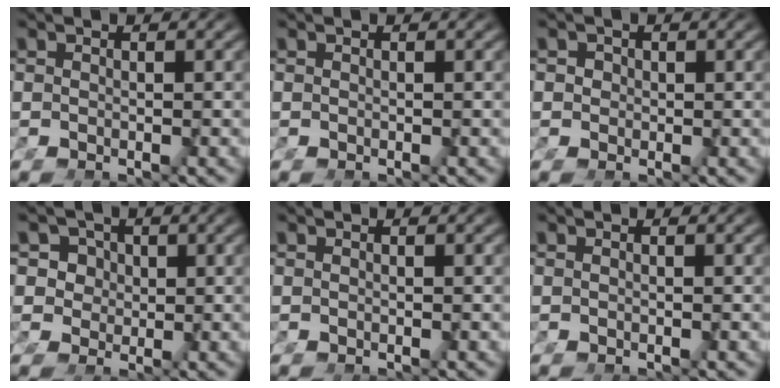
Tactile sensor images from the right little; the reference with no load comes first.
{"total": 0.0}
{"total": 2.2, "force": [0.1, 2.1, 0.6], "torque": [-0.022, -0.001, -0.002]}
{"total": 8.0, "force": [0.9, 7.5, 2.7], "torque": [-0.099, -0.029, 0.018]}
{"total": 0.0}
{"total": 0.0}